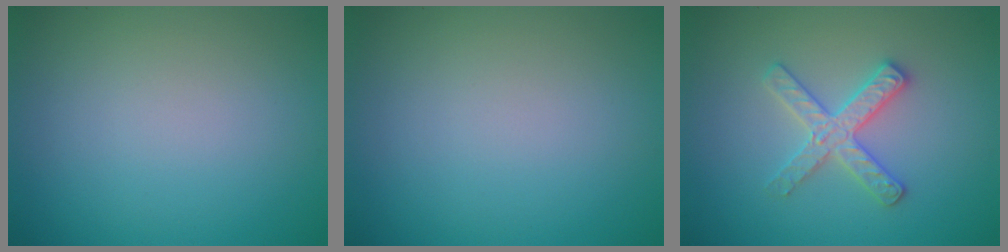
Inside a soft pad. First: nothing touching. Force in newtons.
{"total": 0.0}
{"total": 2.8, "press": 2.8, "slide": 0.3}